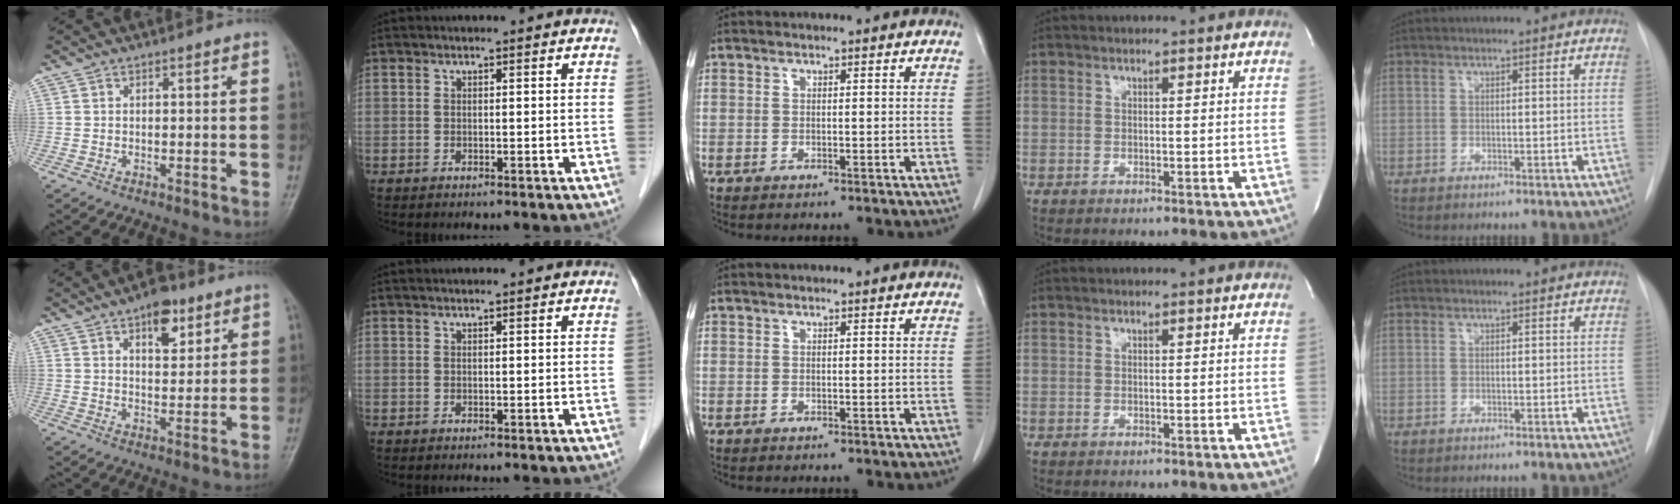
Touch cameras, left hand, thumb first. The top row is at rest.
{"thumb": {"total": 7.8, "force": [4.4, 3.8, 5.3], "torque": [-0.051, -0.020, 0.061]}, "index": {"total": 1.2, "force": [1.1, -0.1, 0.5], "torque": [-0.008, 0.015, 0.023]}}